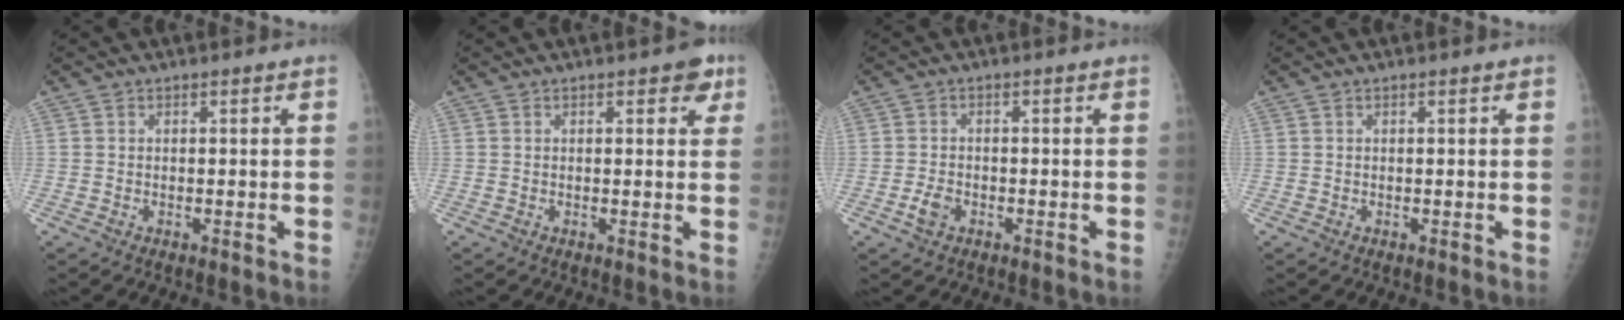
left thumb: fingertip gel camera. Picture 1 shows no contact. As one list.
[{"total": 3.0, "force": [1.4, 1.7, 2.0], "torque": [0.001, -0.002, 0.011]}, {"total": 2.7, "force": [-1.4, 1.7, 1.5], "torque": [-0.030, 0.006, -0.024]}, {"total": 0.0}]